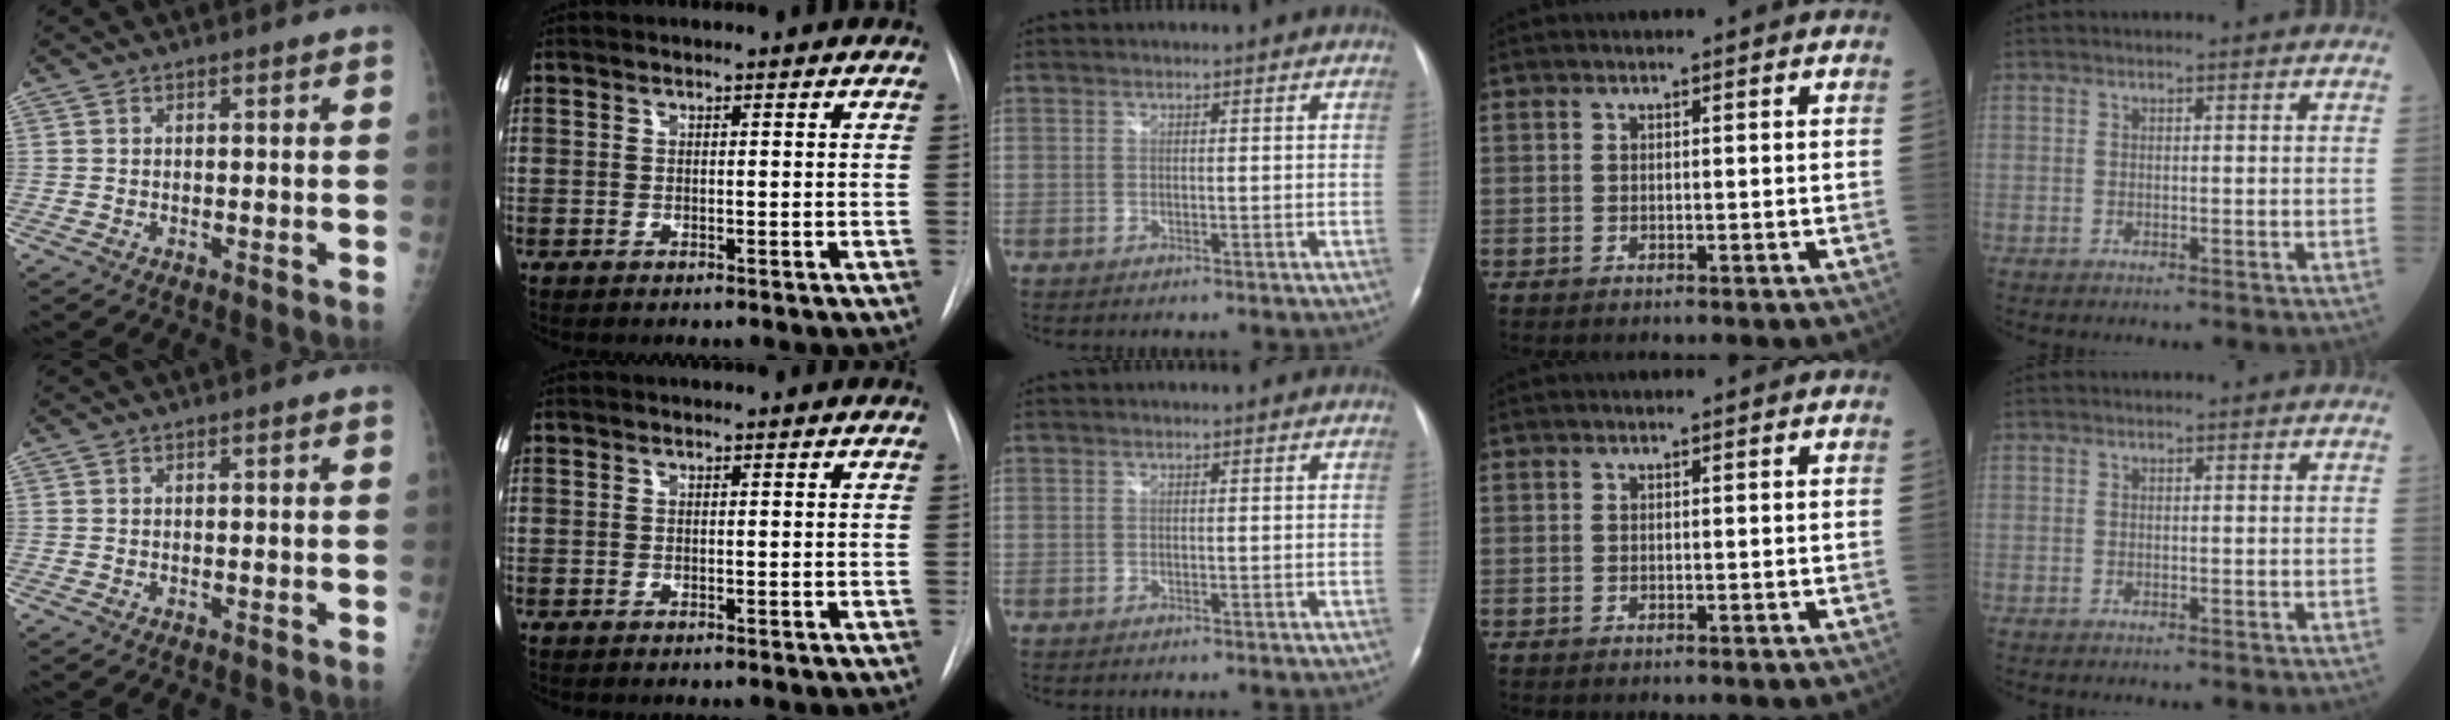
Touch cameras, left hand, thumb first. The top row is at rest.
{}